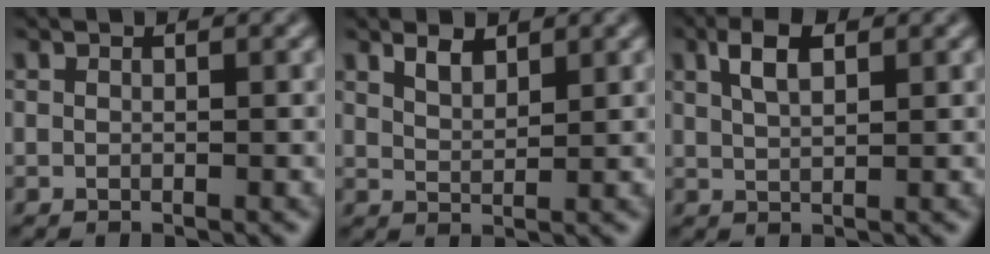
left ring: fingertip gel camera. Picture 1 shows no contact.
{"total": 1.9, "force": [1.6, 0.6, 0.9], "torque": [-0.020, -0.001, 0.031]}
{"total": 3.1, "force": [1.5, 1.3, 2.3], "torque": [-0.047, 0.007, 0.029]}